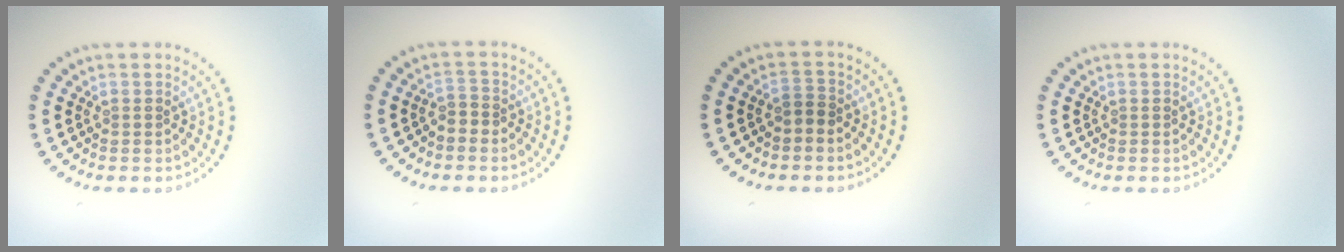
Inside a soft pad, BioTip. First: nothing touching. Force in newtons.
{"total": 1.4, "press": 1.1, "slide": 0.8}
{"total": 1.3, "press": 1.0, "slide": 0.8}
{"total": 0.0}